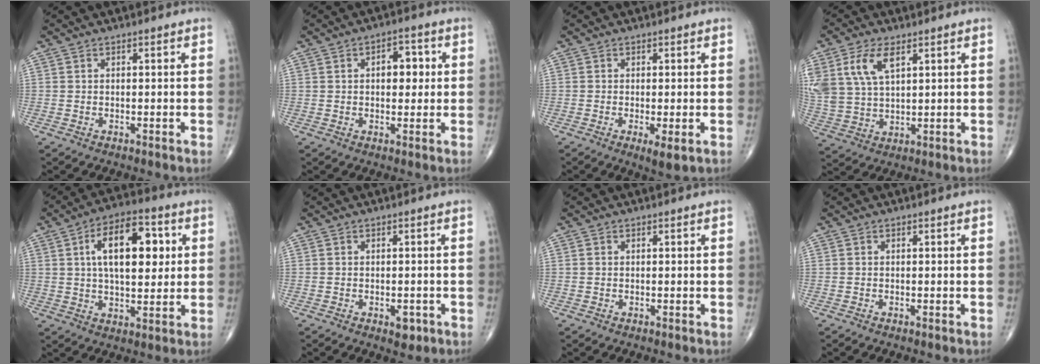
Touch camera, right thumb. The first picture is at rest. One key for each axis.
{"total": 5.8, "fx": 0.9, "fy": 3.5, "fz": 4.6, "tx": -0.039, "ty": 0.007, "tz": 0.009}
{"total": 3.5, "fx": -1.1, "fy": 0.8, "fz": 3.2, "tx": -0.059, "ty": -0.012, "tz": -0.018}
{"total": 11.3, "fx": 5.0, "fy": 6.1, "fz": 8.2, "tx": -0.174, "ty": -0.008, "tz": 0.108}
{"total": 15.2, "fx": 3.6, "fy": 7.6, "fz": 12.7, "tx": -0.178, "ty": 0.006, "tz": 0.055}
{"total": 2.5, "fx": -1.0, "fy": 1.4, "fz": 1.8, "tx": -0.011, "ty": 0.004, "tz": -0.008}
{"total": 0.0}
{"total": 0.0}